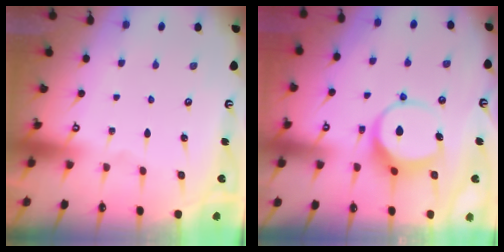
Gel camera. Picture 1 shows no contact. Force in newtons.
{"total": 8.5, "press": 8.4, "slide": 0.9}